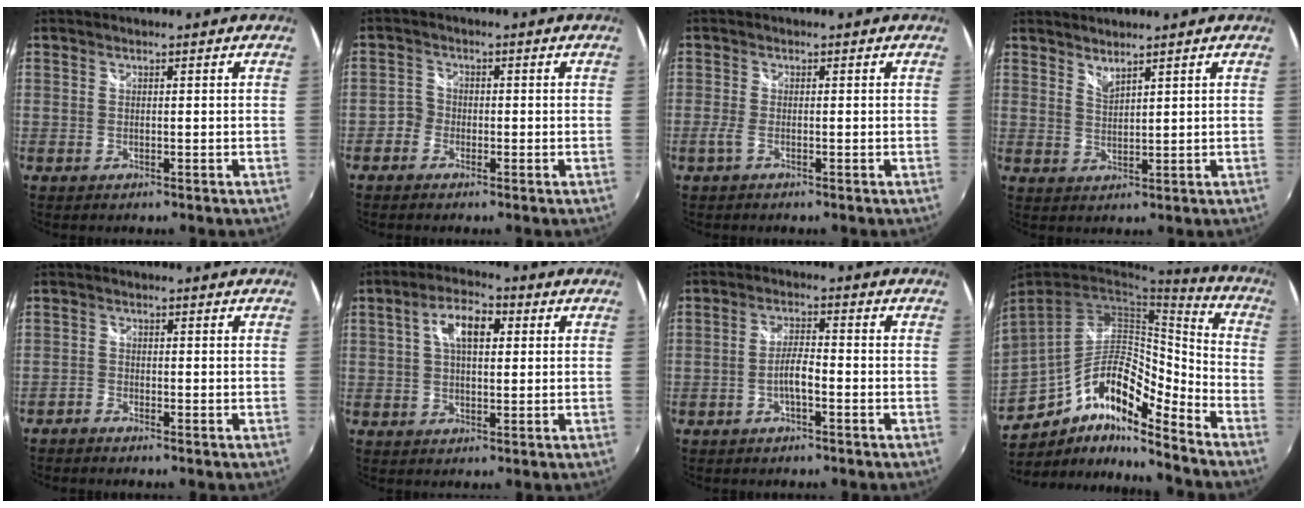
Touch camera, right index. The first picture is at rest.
{"total": 2.4, "force": [-1.5, 1.9, 0.2], "torque": [-0.004, 0.006, -0.031]}
{"total": 1.6, "force": [-0.9, 0.4, 1.3], "torque": [-0.029, -0.003, -0.020]}
{"total": 2.4, "force": [2.2, 0.1, 0.8], "torque": [-0.014, -0.001, 0.038]}
{"total": 1.6, "force": [-1.5, 0.4, 0.2], "torque": [-0.016, -0.002, -0.035]}
{"total": 7.5, "force": [1.8, 3.8, 6.1], "torque": [-0.109, 0.020, 0.029]}
{"total": 3.5, "force": [-1.5, 0.6, 3.1], "torque": [-0.064, 0.011, -0.029]}
{"total": 15.7, "force": [-9.2, 6.6, 10.9], "torque": [-0.205, 0.009, -0.170]}